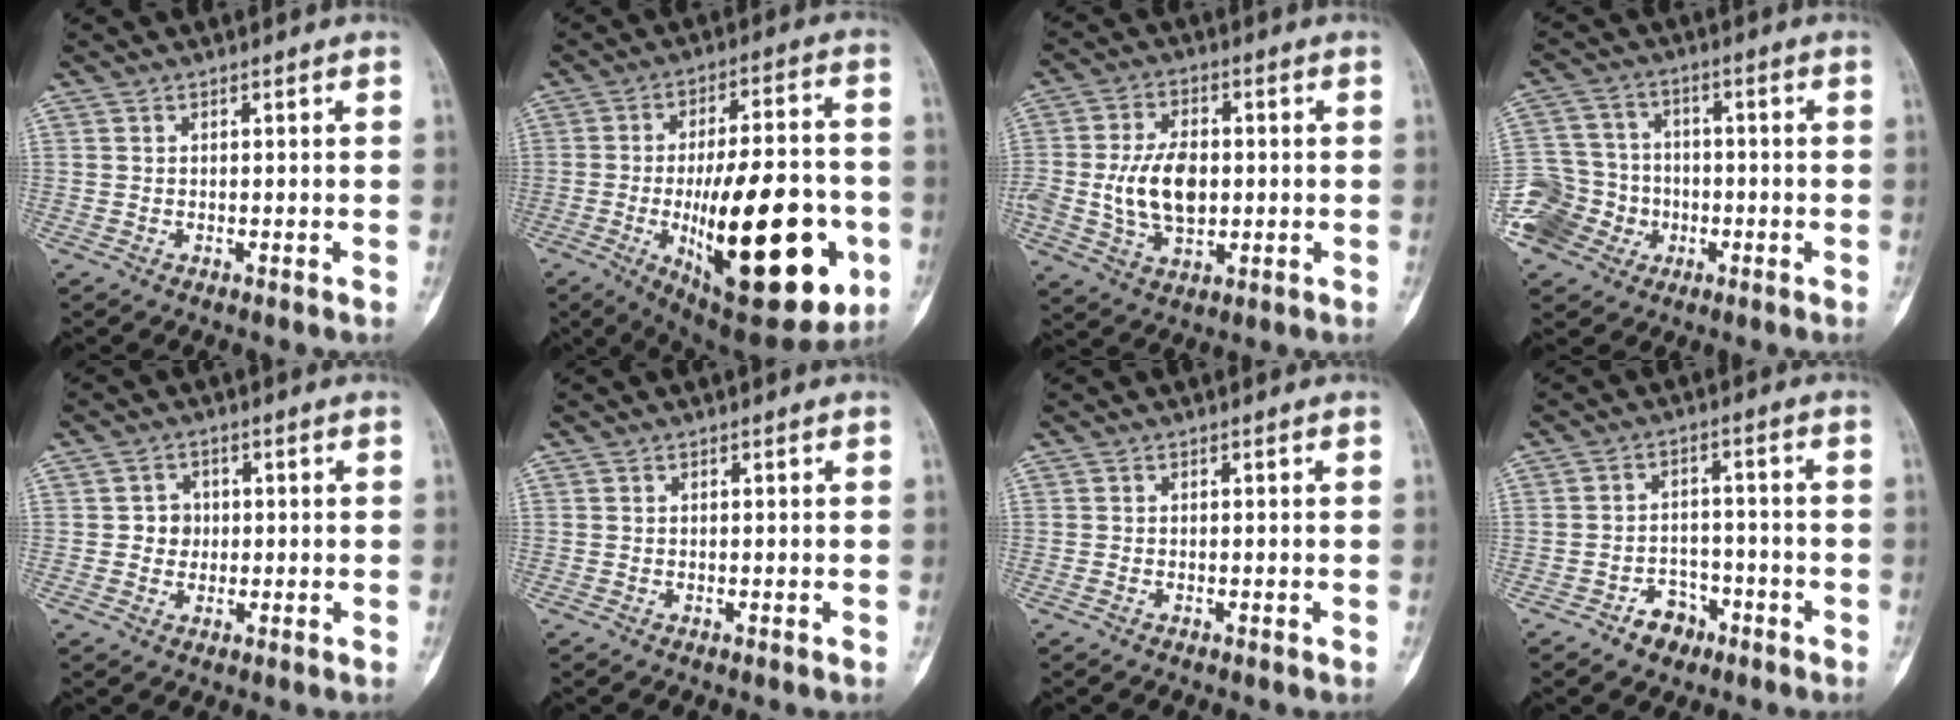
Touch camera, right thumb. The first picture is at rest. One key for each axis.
{"total": 29.0, "fx": -7.4, "fy": 10.8, "fz": 25.8, "tx": -0.359, "ty": 0.001, "tz": -0.090}
{"total": 11.2, "fx": -0.3, "fy": 7.0, "fz": 8.7, "tx": -0.149, "ty": 0.005, "tz": 0.001}
{"total": 13.1, "fx": -4.6, "fy": 11.5, "fz": 4.1, "tx": -0.074, "ty": 0.040, "tz": -0.076}
{"total": 3.3, "fx": 0.1, "fy": 3.0, "fz": 1.2, "tx": 0.005, "ty": 0.008, "tz": -0.002}
{"total": 0.0}
{"total": 0.0}
{"total": 4.9, "fx": -3.1, "fy": 3.5, "fz": 1.4, "tx": 0.003, "ty": 0.033, "tz": -0.048}